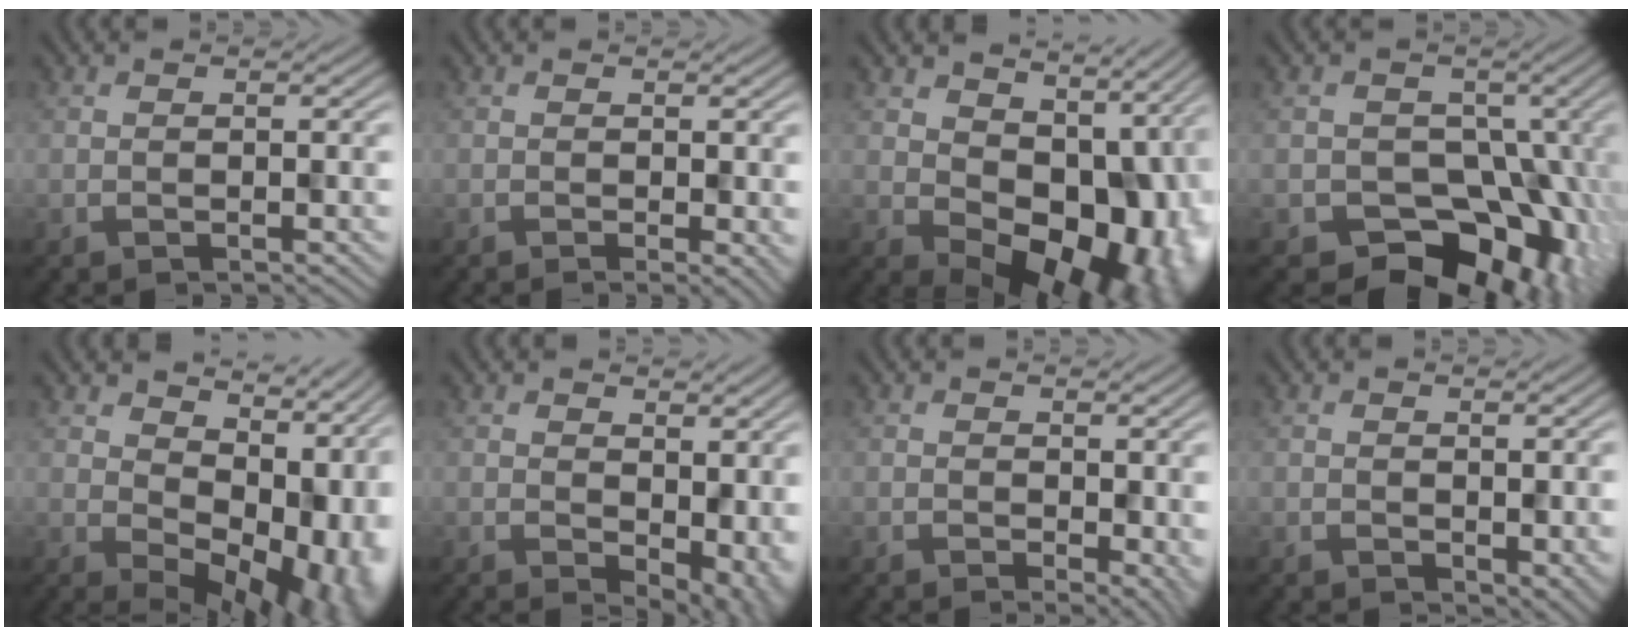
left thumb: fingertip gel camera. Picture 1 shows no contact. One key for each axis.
{"total": 2.1, "fx": -0.7, "fy": 0.5, "fz": 1.9, "tx": -0.035, "ty": -0.002, "tz": -0.004}
{"total": 13.5, "fx": 1.5, "fy": 9.4, "fz": 9.7, "tx": -0.123, "ty": -0.039, "tz": 0.048}
{"total": 11.0, "fx": -4.9, "fy": 8.5, "fz": 5.0, "tx": -0.039, "ty": -0.012, "tz": -0.078}
{"total": 13.6, "fx": 2.6, "fy": 8.9, "fz": 9.9, "tx": -0.109, "ty": -0.035, "tz": 0.087}
{"total": 5.8, "fx": -0.9, "fy": 3.4, "fz": 4.6, "tx": -0.065, "ty": -0.026, "tz": 0.004}
{"total": 3.3, "fx": -0.5, "fy": 1.7, "fz": 2.7, "tx": -0.033, "ty": -0.011, "tz": 0.010}
{"total": 3.4, "fx": -0.6, "fy": 2.0, "fz": 2.7, "tx": -0.040, "ty": -0.011, "tz": 0.011}